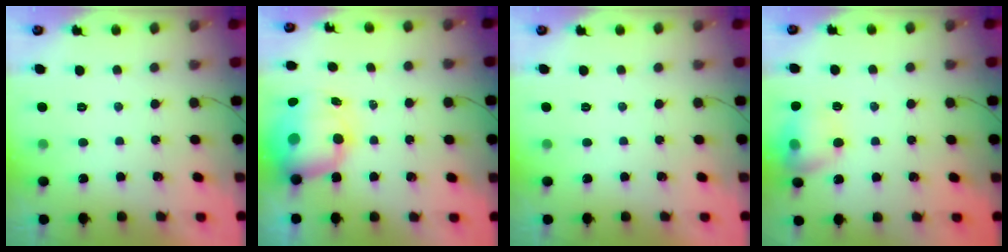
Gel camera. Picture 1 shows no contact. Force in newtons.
{"total": 13.2, "press": 12.8, "slide": 3.4}
{"total": 0.0}
{"total": 12.8, "press": 12.7, "slide": 1.7}